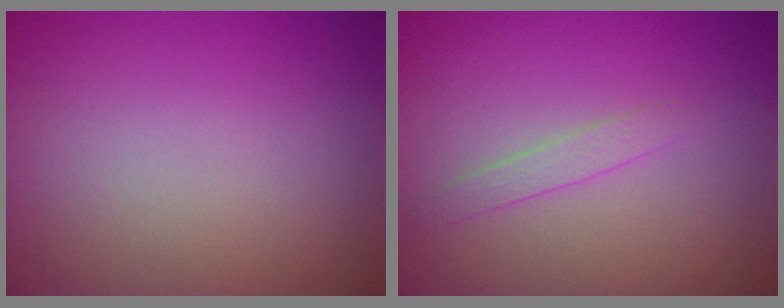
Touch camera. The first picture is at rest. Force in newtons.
{"total": 1.1, "press": 1.1, "slide": 0.1}